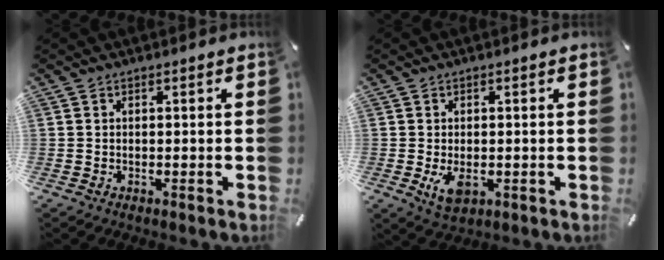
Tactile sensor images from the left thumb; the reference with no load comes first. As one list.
[{"total": 4.5, "force": [-0.7, 2.8, 3.4], "torque": [-0.076, -0.008, -0.016]}]